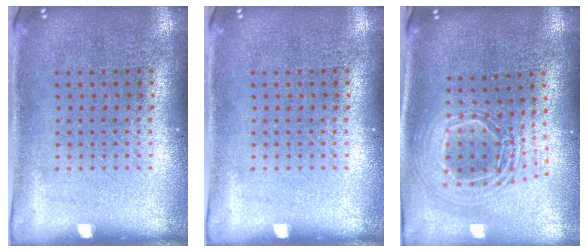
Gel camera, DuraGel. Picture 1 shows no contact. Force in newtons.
{"total": 0.0}
{"total": 2.1, "press": 1.6, "slide": 1.4}